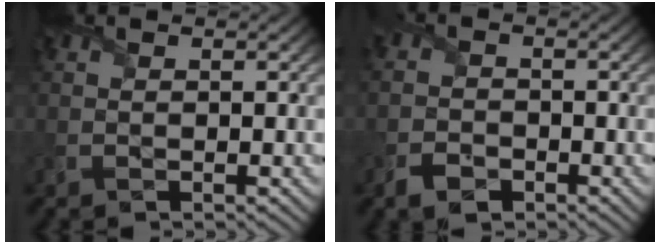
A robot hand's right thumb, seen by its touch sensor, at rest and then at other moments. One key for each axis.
{"total": 2.5, "fx": -1.8, "fy": 1.5, "fz": 1.0, "tx": -0.027, "ty": -0.002, "tz": -0.043}